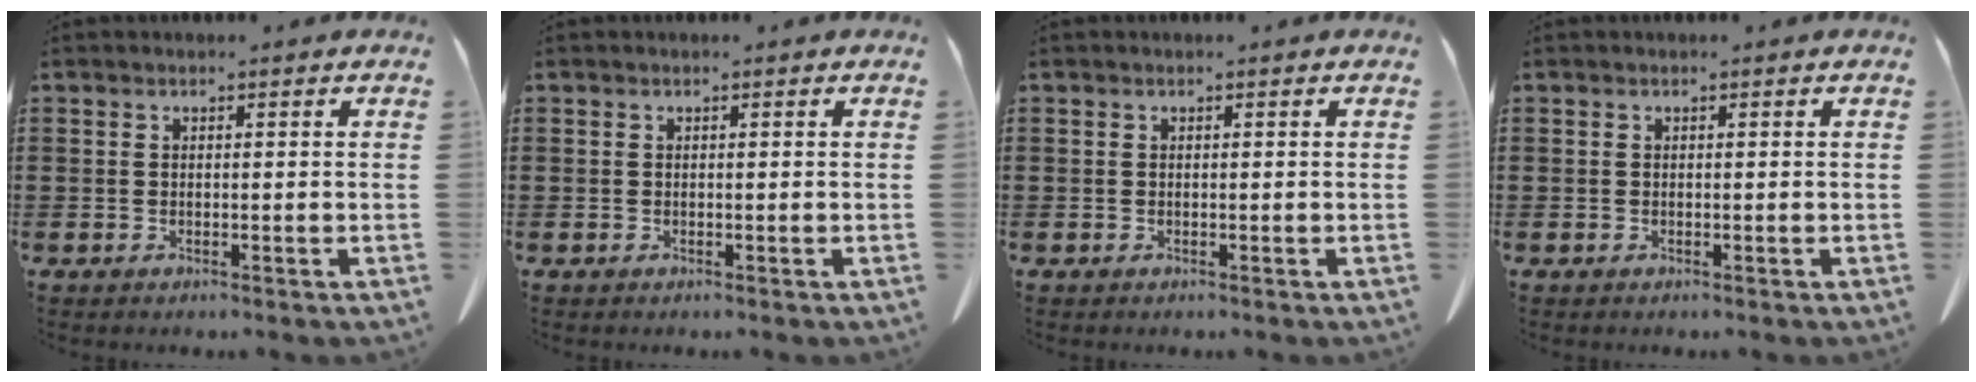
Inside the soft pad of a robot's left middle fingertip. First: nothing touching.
{"total": 0.0}
{"total": 0.0}
{"total": 0.0}